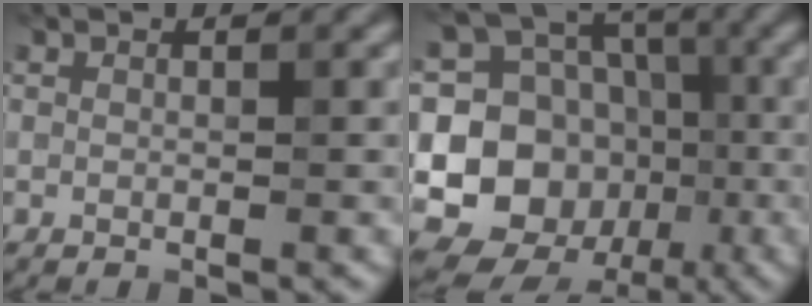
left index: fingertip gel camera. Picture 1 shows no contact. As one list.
[{"total": 13.7, "force": [-1.5, 12.3, 5.9], "torque": [-0.128, 0.018, -0.042]}]